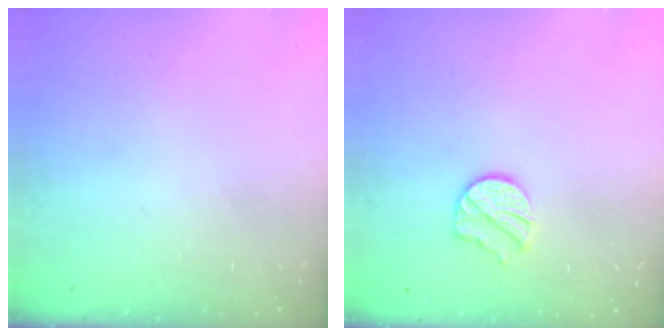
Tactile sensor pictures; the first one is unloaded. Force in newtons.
{"total": 9.5, "press": 9.5, "slide": 0.7}